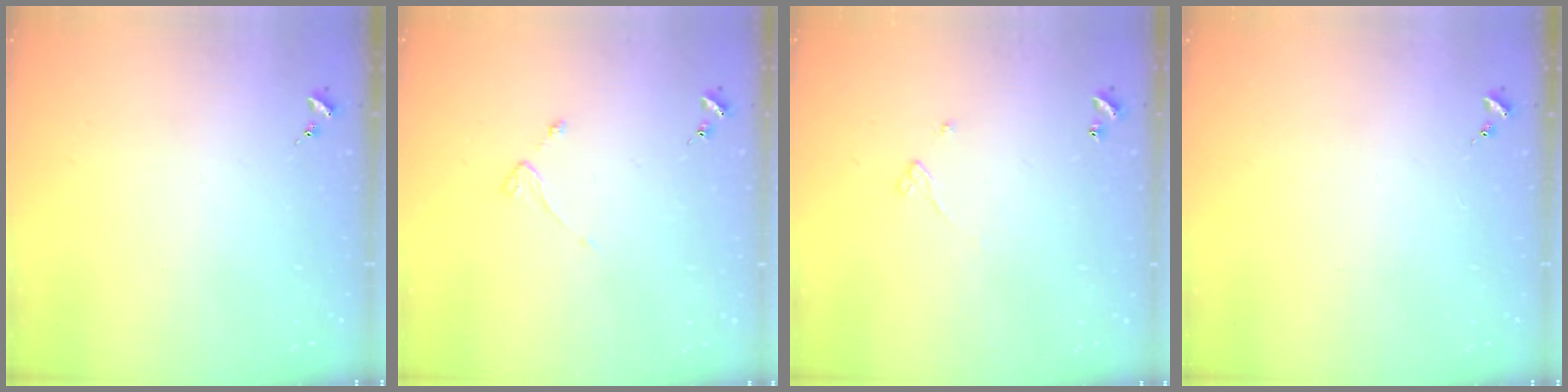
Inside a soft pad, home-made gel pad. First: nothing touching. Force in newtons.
{"total": 2.2, "press": 2.1, "slide": 0.4}
{"total": 2.4, "press": 2.4, "slide": 0.2}
{"total": 0.0}